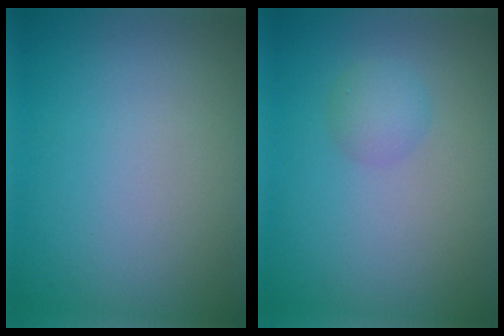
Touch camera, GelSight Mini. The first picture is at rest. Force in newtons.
{"total": 1.7, "press": 1.7, "slide": 0.1}